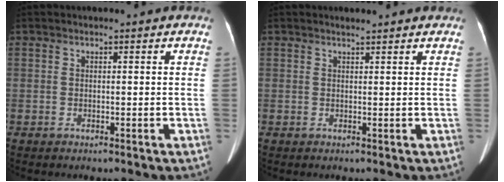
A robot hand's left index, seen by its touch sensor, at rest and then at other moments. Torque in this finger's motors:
{"motor_torque": [0.04, -0.12, 0.03, -0.01]}